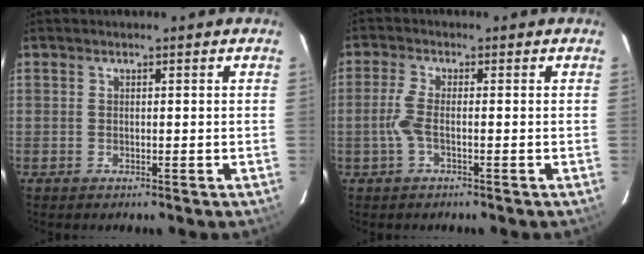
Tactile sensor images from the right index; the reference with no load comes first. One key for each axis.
{"total": 3.5, "fx": -1.0, "fy": 0.6, "fz": 3.3, "tx": -0.080, "ty": 0.001, "tz": -0.019}